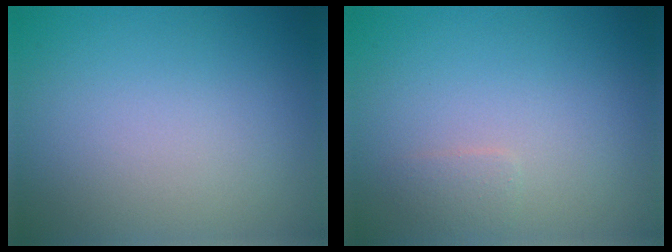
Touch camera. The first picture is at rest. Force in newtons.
{"total": 0.9, "press": 0.9, "slide": 0.0}